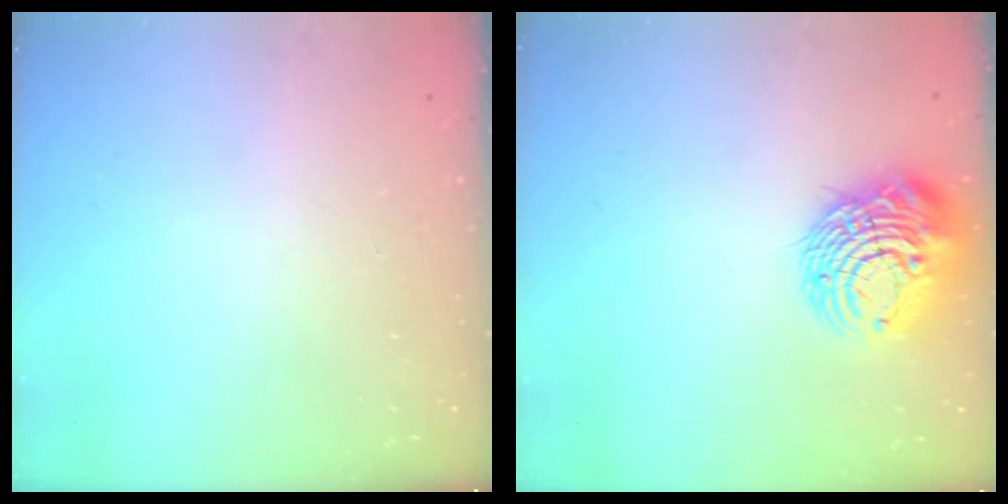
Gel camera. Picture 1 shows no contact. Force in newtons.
{"total": 13.3, "press": 13.2, "slide": 1.4}